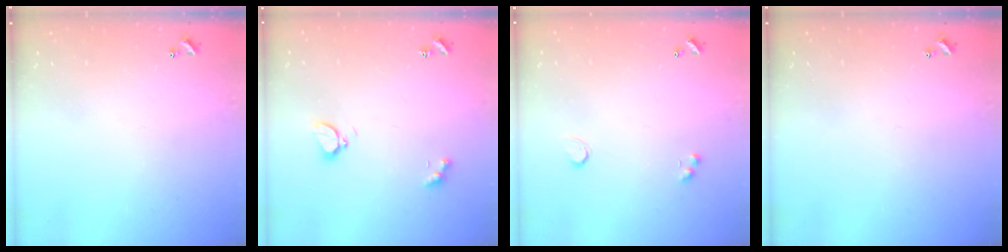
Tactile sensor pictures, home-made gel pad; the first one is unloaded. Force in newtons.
{"total": 2.8, "press": 2.7, "slide": 0.6}
{"total": 2.1, "press": 1.6, "slide": 1.3}
{"total": 0.0}